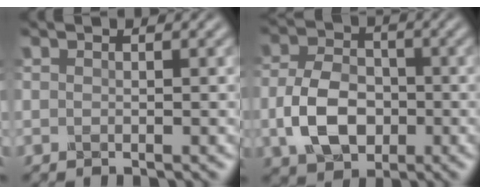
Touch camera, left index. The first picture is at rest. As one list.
[{"total": 6.0, "force": [-1.6, 4.3, 3.9], "torque": [-0.090, 0.005, -0.035]}]